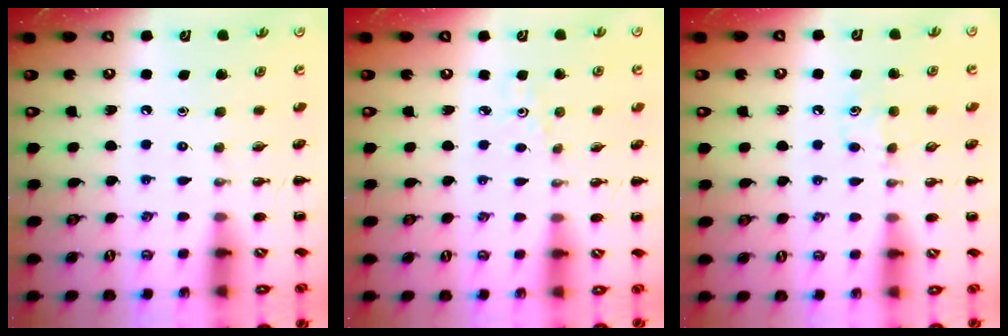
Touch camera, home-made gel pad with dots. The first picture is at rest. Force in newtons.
{"total": 1.7, "press": 1.6, "slide": 0.6}
{"total": 5.0, "press": 4.7, "slide": 1.7}